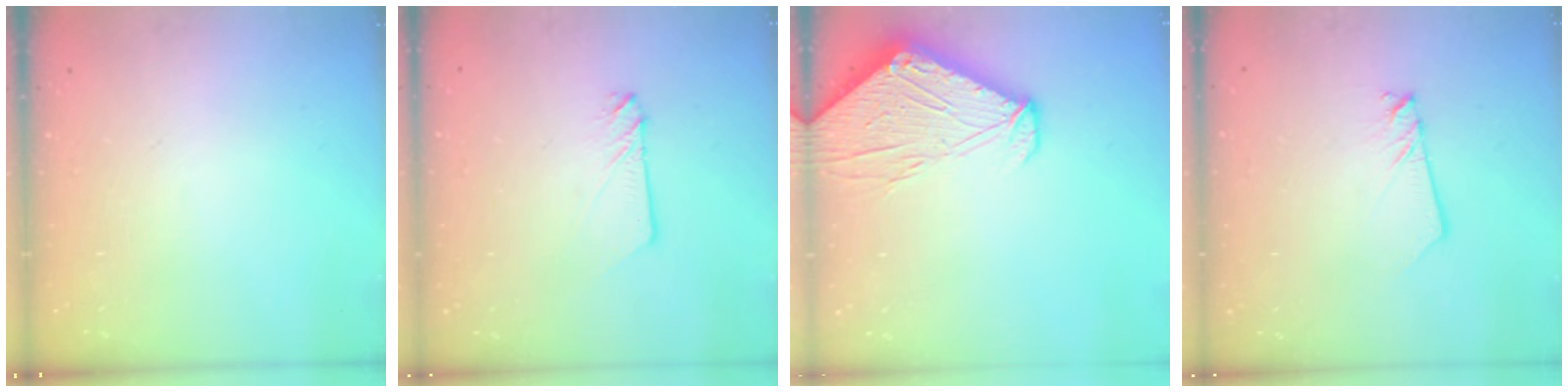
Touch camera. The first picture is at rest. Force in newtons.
{"total": 2.3, "press": 2.3, "slide": 0.3}
{"total": 10.2, "press": 10.1, "slide": 1.3}
{"total": 2.5, "press": 2.5, "slide": 0.1}